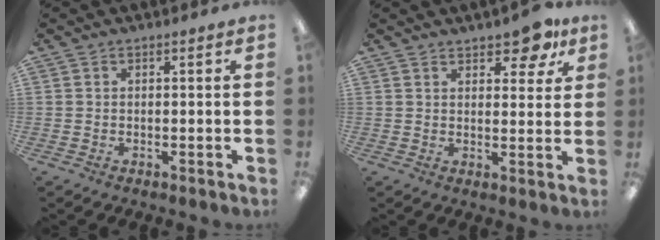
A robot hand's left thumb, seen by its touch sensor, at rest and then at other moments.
{"total": 6.9, "force": [5.1, 3.1, 3.4], "torque": [-0.024, -0.031, 0.083]}